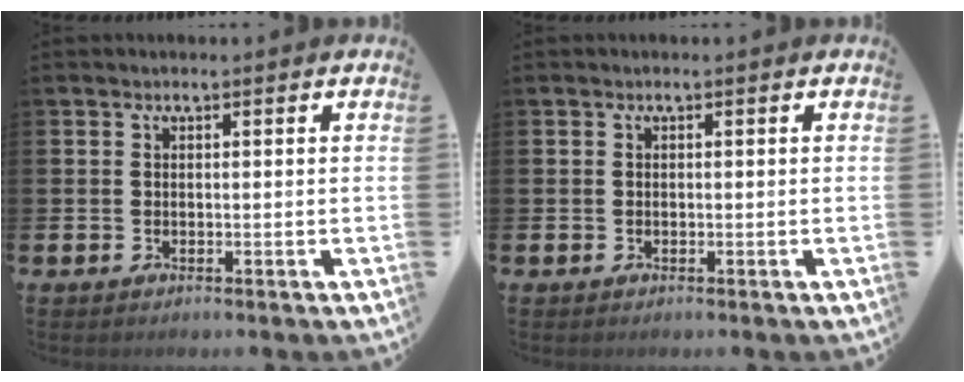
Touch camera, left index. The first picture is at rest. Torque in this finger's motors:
{"motor_torque": [-0.20, 0.09, -0.10, -0.01]}